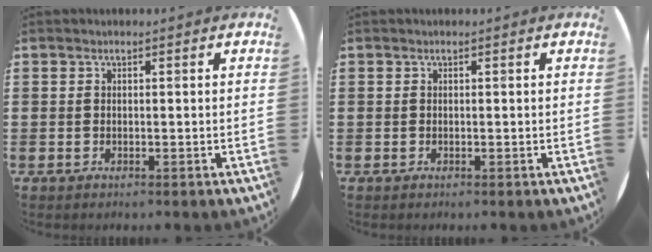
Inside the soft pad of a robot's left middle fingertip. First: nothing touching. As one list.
[{"total": 0.0}]